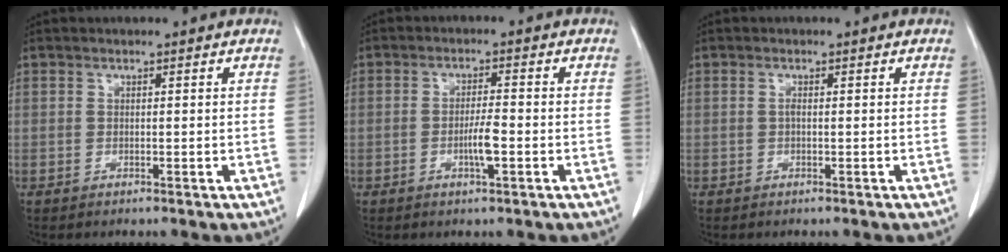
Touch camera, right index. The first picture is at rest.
{"total": 3.8, "force": [-1.2, 0.4, 3.5], "torque": [-0.067, -0.002, -0.022]}
{"total": 0.6, "force": [0.0, 0.1, 0.6], "torque": [-0.013, 0.001, -0.001]}